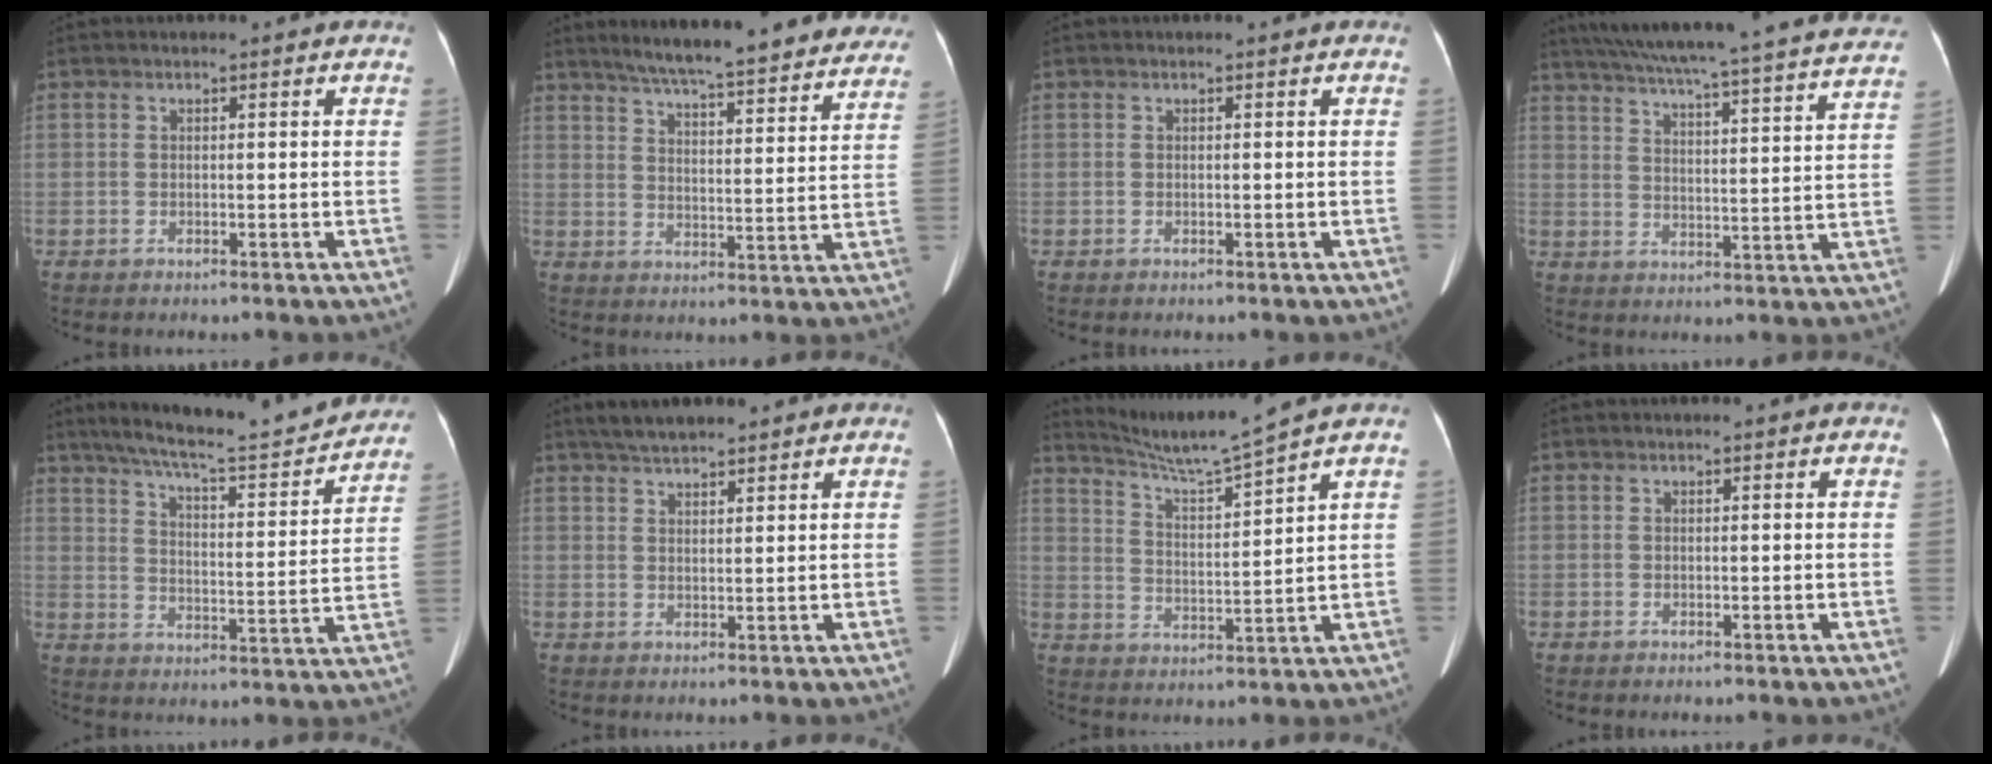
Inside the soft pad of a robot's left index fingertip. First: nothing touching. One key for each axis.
{"total": 25.4, "fx": 22.3, "fy": 3.2, "fz": 11.6, "tx": -0.165, "ty": -0.020, "tz": 0.280}
{"total": 0.0}
{"total": 32.7, "fx": 29.7, "fy": 1.5, "fz": 13.5, "tx": -0.222, "ty": -0.050, "tz": 0.372}
{"total": 20.9, "fx": 18.7, "fy": 1.5, "fz": 9.3, "tx": -0.146, "ty": -0.019, "tz": 0.254}
{"total": 5.9, "fx": 5.0, "fy": 1.1, "fz": 2.9, "tx": -0.051, "ty": 0.025, "tz": 0.089}
{"total": 8.4, "fx": 7.5, "fy": -2.5, "fz": 2.7, "tx": -0.058, "ty": -0.016, "tz": 0.147}
{"total": 0.0}